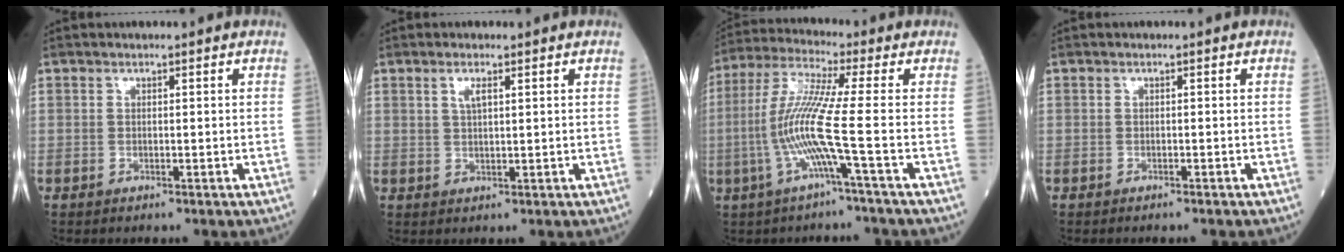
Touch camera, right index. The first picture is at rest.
{"total": 2.1, "force": [1.0, 0.4, 1.8], "torque": [-0.037, 0.001, 0.021]}
{"total": 9.7, "force": [-2.6, -1.3, 9.3], "torque": [-0.201, 0.004, -0.058]}
{"total": 1.1, "force": [-1.0, 0.0, 0.5], "torque": [-0.008, -0.001, -0.011]}